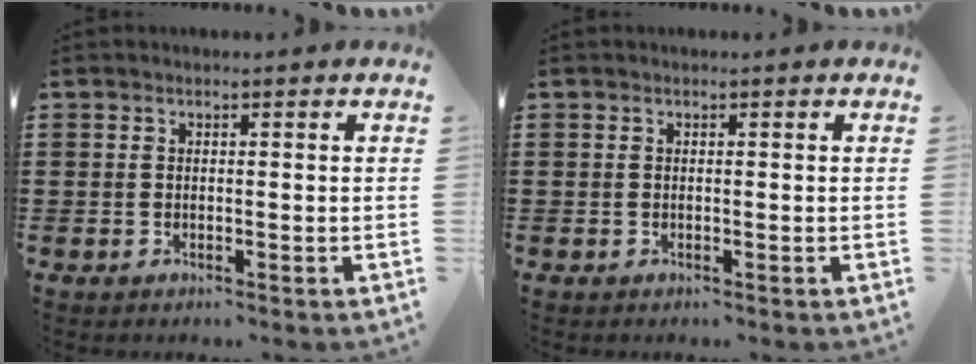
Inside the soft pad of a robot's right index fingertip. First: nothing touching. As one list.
[{"total": 0.0}]